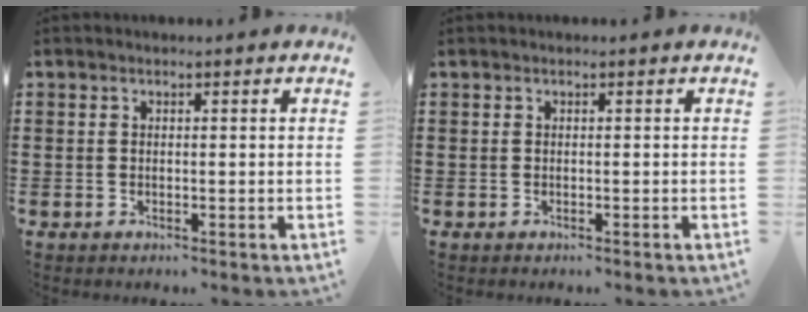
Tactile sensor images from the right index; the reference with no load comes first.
{"total": 0.0}